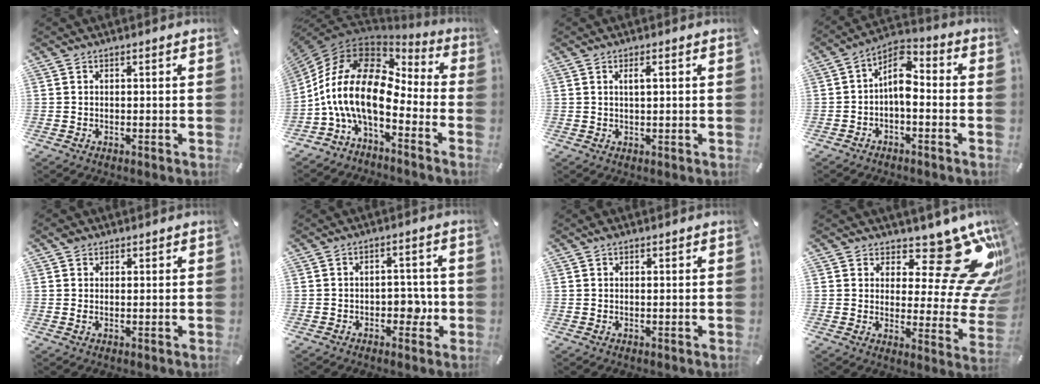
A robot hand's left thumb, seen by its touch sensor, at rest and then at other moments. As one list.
[{"total": 16.9, "force": [-3.3, 9.2, 13.7], "torque": [-0.297, 0.005, -0.064]}, {"total": 2.1, "force": [0.7, 0.4, 2.0], "torque": [-0.039, 0.004, 0.009]}, {"total": 7.8, "force": [-1.0, 4.5, 6.3], "torque": [-0.118, 0.000, -0.020]}, {"total": 1.7, "force": [0.9, 1.3, 0.6], "torque": [-0.014, 0.004, 0.017]}, {"total": 5.8, "force": [-1.4, 3.7, 4.2], "torque": [-0.053, 0.006, -0.025]}, {"total": 0.9, "force": [0.7, 0.4, 0.4], "torque": [-0.010, 0.002, 0.012]}, {"total": 18.3, "force": [11.9, 7.0, 12.0], "torque": [-0.143, -0.100, 0.192]}]